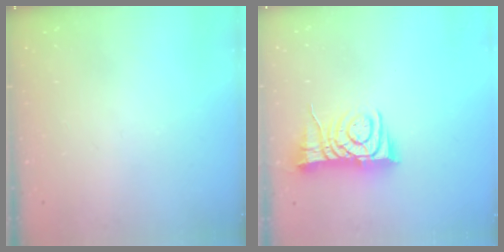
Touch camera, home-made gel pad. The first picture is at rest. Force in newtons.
{"total": 8.0, "press": 8.0, "slide": 0.7}